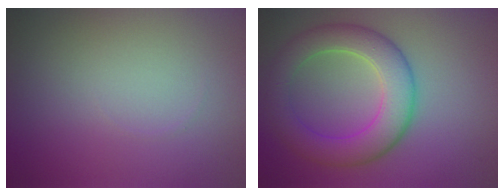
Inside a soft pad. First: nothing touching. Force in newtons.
{"total": 6.6, "press": 6.6, "slide": 0.1}